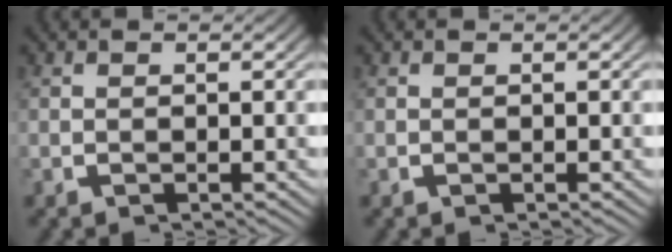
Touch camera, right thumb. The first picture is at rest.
{"total": 0.0}